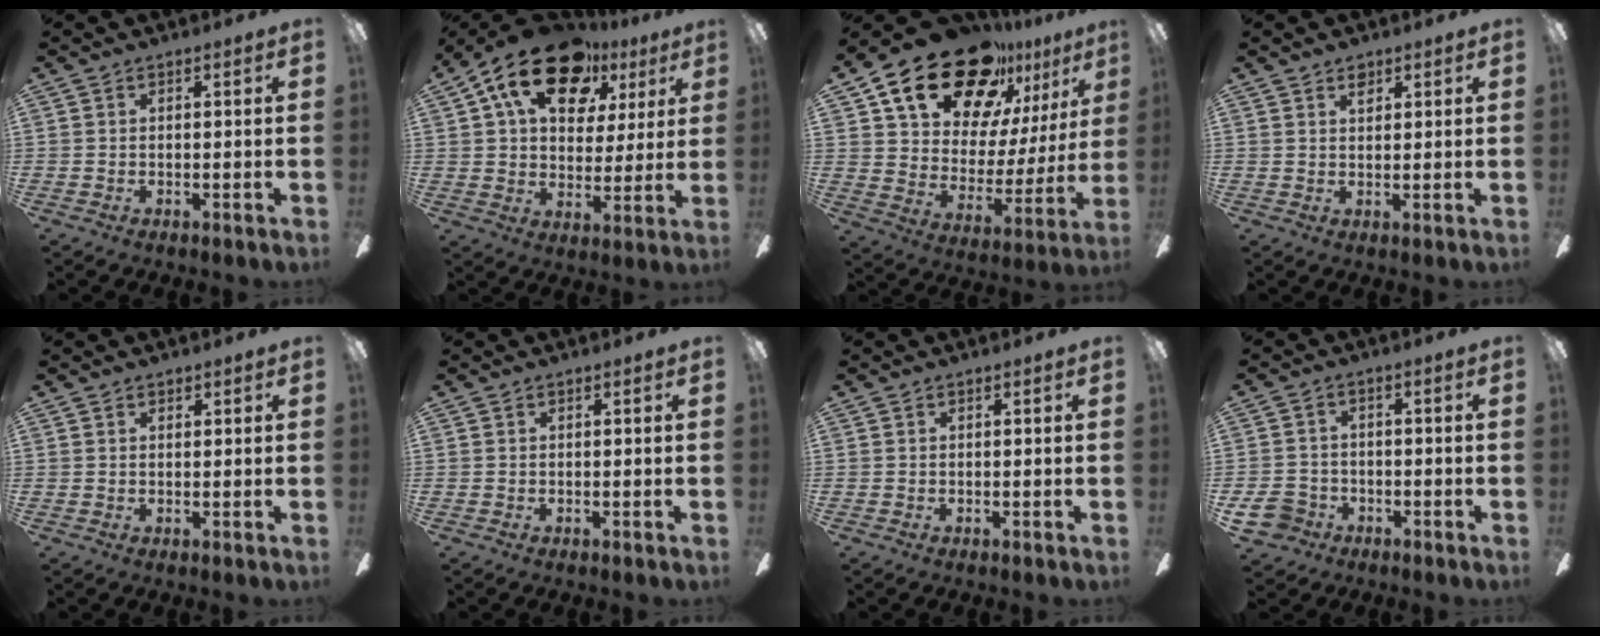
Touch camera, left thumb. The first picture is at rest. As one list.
[{"total": 18.4, "force": [10.7, 10.6, 10.5], "torque": [-0.176, -0.045, 0.187]}, {"total": 24.0, "force": [16.9, 12.8, 11.3], "torque": [-0.193, -0.107, 0.313]}, {"total": 2.4, "force": [1.7, 1.4, 0.9], "torque": [-0.005, -0.005, 0.027]}, {"total": 1.1, "force": [0.8, 0.7, 0.1], "torque": [0.005, -0.001, 0.013]}, {"total": 0.0}, {"total": 0.0}, {"total": 6.9, "force": [-3.3, 5.6, 2.4], "torque": [-0.069, 0.025, -0.064]}]